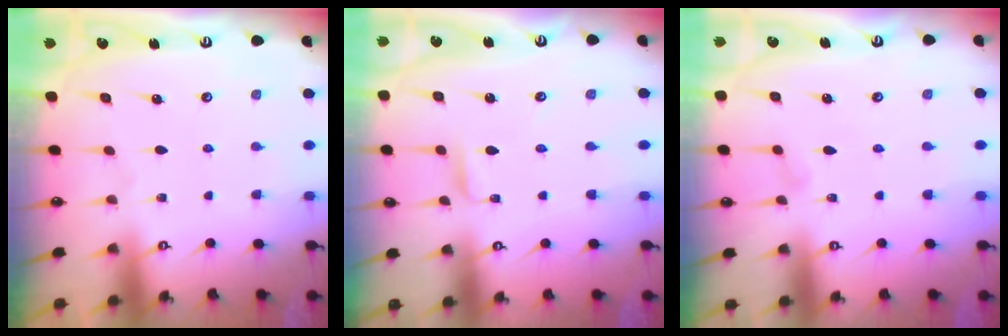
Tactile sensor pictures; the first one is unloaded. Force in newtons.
{"total": 2.6, "press": 2.5, "slide": 0.3}
{"total": 2.8, "press": 2.8, "slide": 0.3}